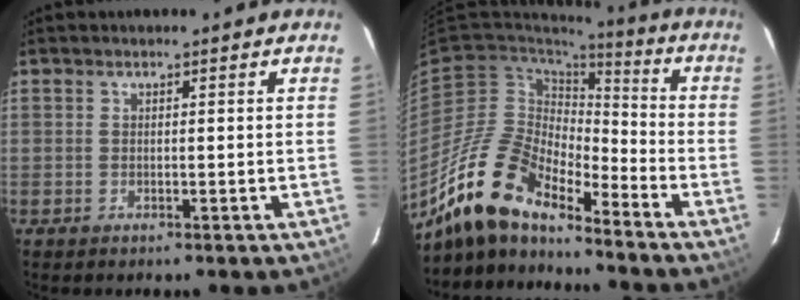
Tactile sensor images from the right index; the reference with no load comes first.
{"total": 16.3, "force": [-13.6, 4.8, 7.6], "torque": [-0.140, -0.007, -0.267]}